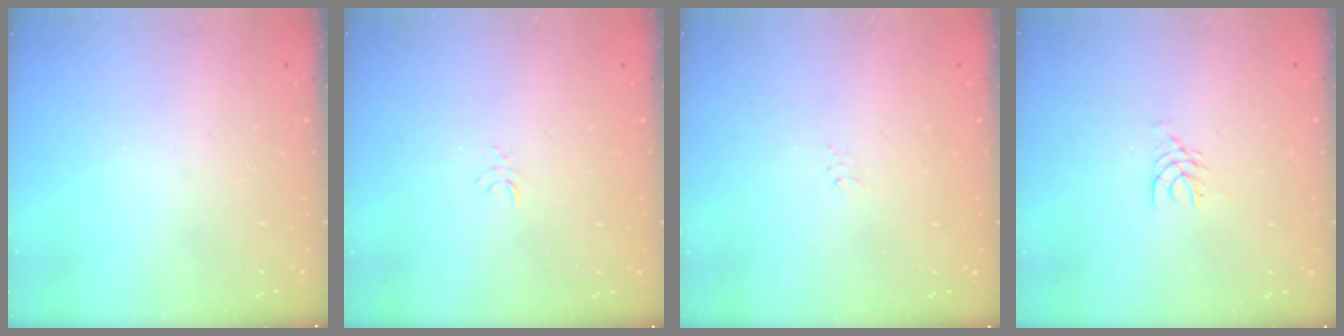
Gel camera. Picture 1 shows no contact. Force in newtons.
{"total": 2.9, "press": 2.9, "slide": 0.3}
{"total": 3.0, "press": 3.0, "slide": 0.1}
{"total": 4.7, "press": 4.7, "slide": 0.5}